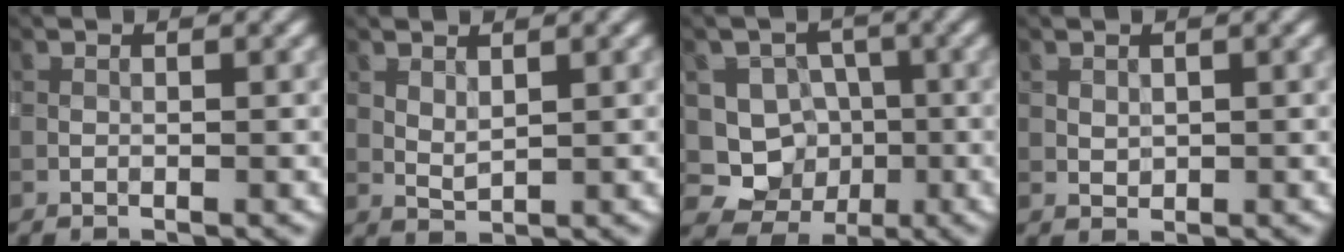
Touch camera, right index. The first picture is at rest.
{"total": 1.3, "force": [1.2, 0.4, 0.4], "torque": [-0.013, -0.003, 0.029]}
{"total": 6.0, "force": [-0.5, 5.7, 1.6], "torque": [-0.002, 0.008, -0.033]}
{"total": 0.7, "force": [0.6, 0.4, 0.0], "torque": [-0.001, -0.003, 0.014]}